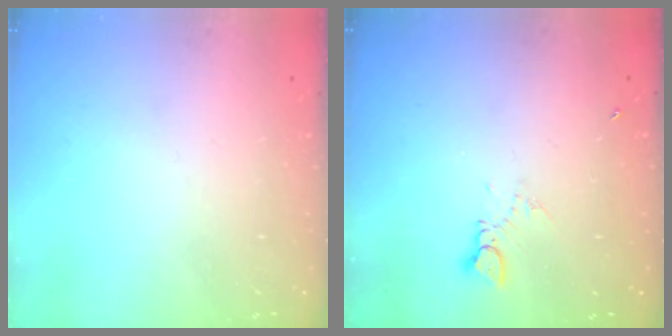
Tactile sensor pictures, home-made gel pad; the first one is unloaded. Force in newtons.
{"total": 2.2, "press": 2.2, "slide": 0.1}